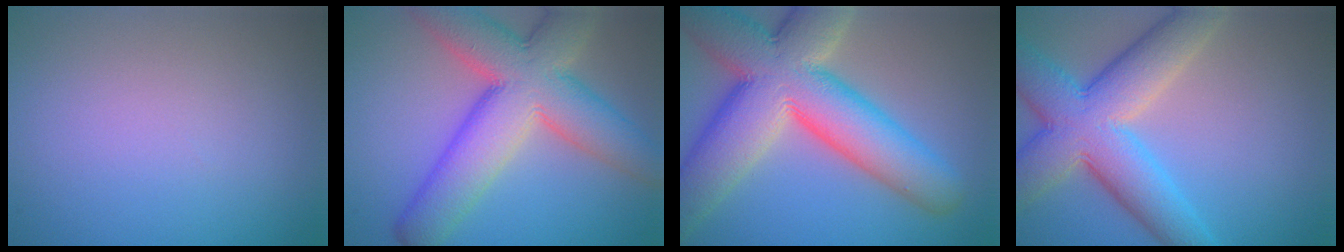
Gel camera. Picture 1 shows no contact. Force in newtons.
{"total": 10.9, "press": 10.9, "slide": 0.6}
{"total": 13.6, "press": 13.6, "slide": 0.8}
{"total": 9.4, "press": 9.3, "slide": 0.2}